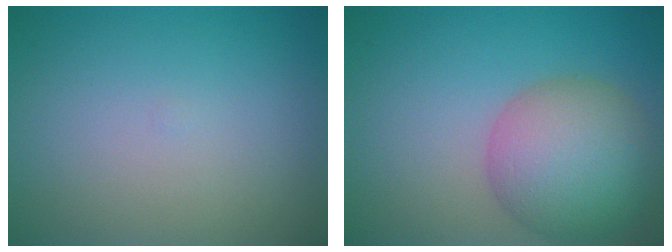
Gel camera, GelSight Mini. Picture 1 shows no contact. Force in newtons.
{"total": 7.8, "press": 7.8, "slide": 0.6}